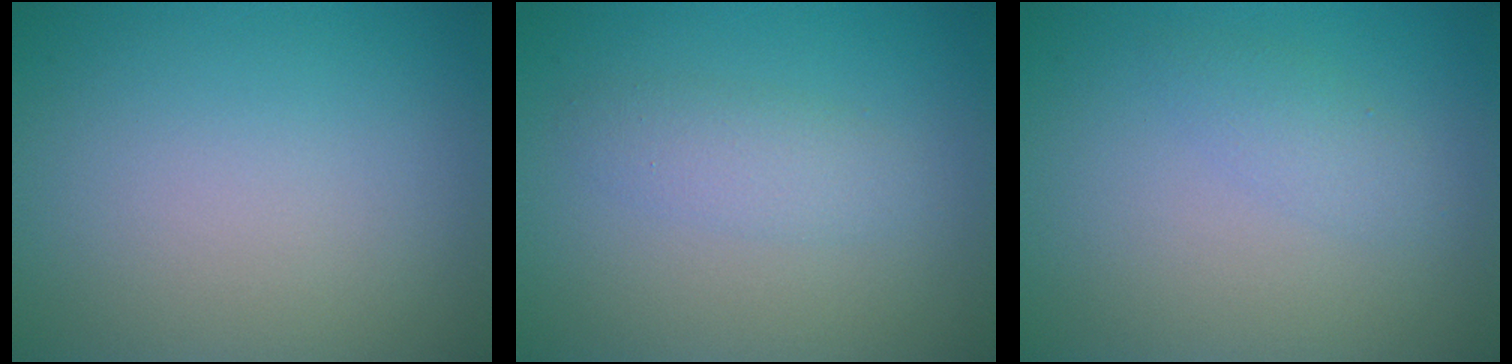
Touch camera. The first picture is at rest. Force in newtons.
{"total": 1.9, "press": 1.9, "slide": 0.1}
{"total": 1.4, "press": 1.4, "slide": 0.0}